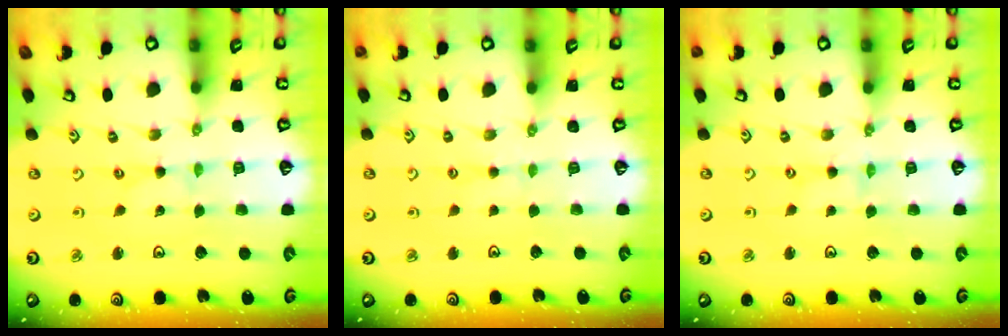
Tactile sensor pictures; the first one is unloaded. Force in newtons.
{"total": 1.8, "press": 1.8, "slide": 0.3}
{"total": 1.1, "press": 1.0, "slide": 0.1}